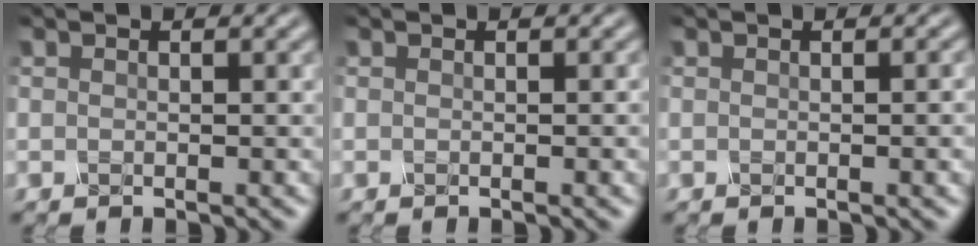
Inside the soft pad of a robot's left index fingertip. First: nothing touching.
{"total": 0.7, "force": [-0.1, 0.3, 0.6], "torque": [-0.003, 0.001, -0.004]}
{"total": 2.1, "force": [-0.1, 0.7, 2.0], "torque": [-0.016, 0.005, -0.006]}